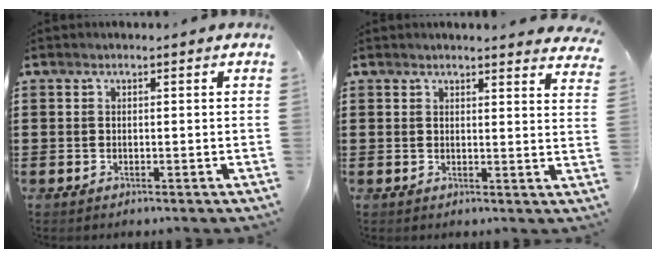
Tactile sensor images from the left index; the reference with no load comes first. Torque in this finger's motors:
{"motor_torque": [0.90, -0.25, 0.18, 0.00]}